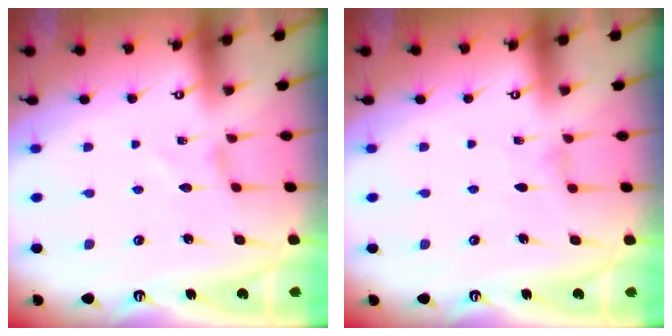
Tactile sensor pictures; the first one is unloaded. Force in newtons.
{"total": 0.0}